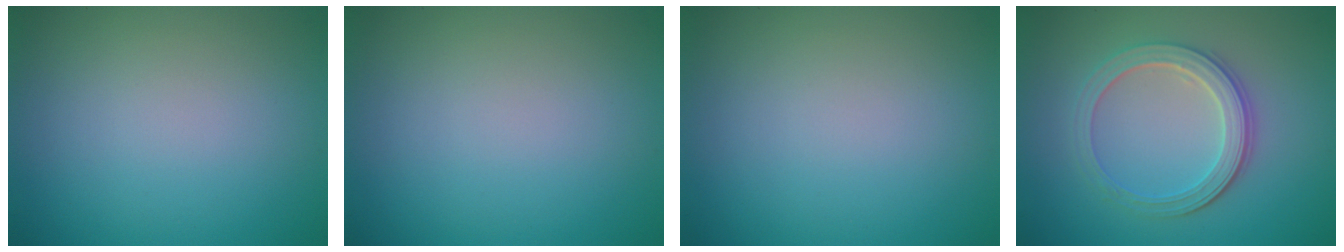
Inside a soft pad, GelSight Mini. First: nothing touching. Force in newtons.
{"total": 0.0}
{"total": 0.0}
{"total": 3.9, "press": 3.4, "slide": 1.9}